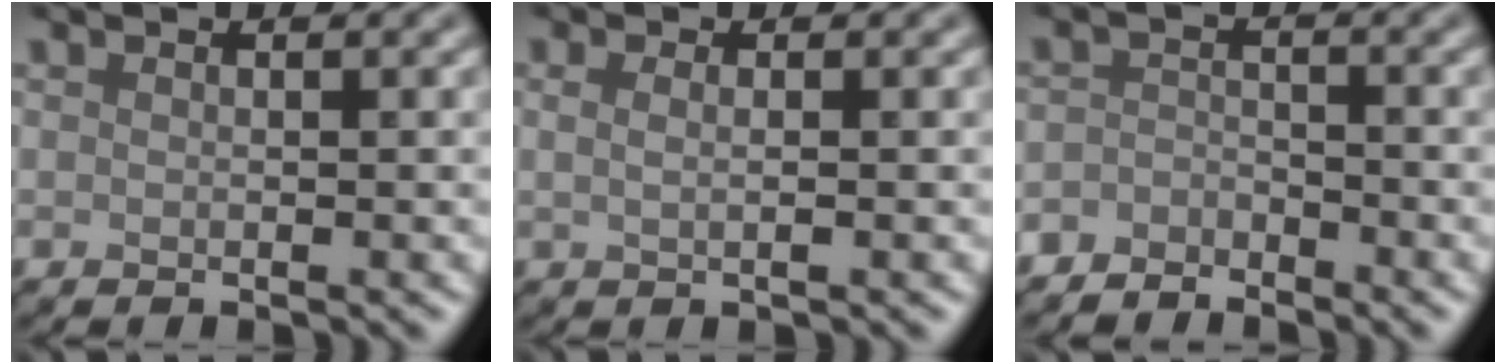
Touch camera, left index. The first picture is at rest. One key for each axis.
{"total": 1.9, "fx": 0.6, "fy": 1.0, "fz": 1.5, "tx": -0.013, "ty": 0.000, "tz": -0.004}
{"total": 2.2, "fx": -2.0, "fy": 0.9, "fz": 0.1, "tx": -0.002, "ty": 0.005, "tz": -0.045}